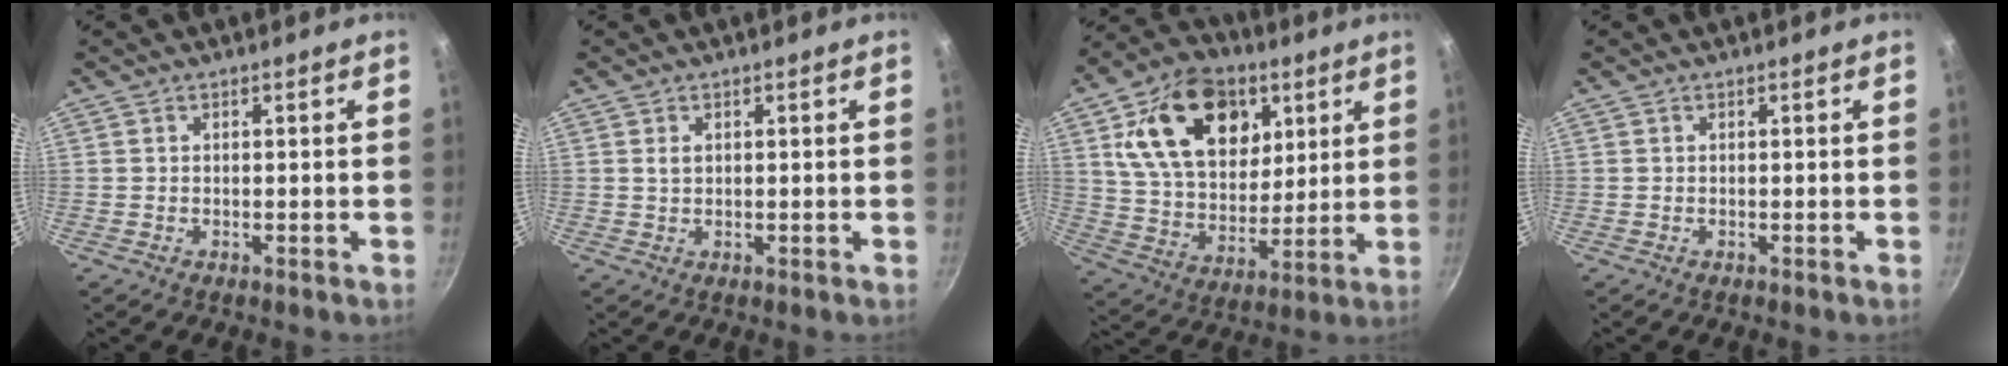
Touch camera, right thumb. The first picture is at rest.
{"total": 1.3, "force": [0.4, 0.8, 0.9], "torque": [-0.016, 0.000, 0.009]}
{"total": 23.2, "force": [9.2, 15.6, 14.5], "torque": [-0.212, -0.026, 0.160]}
{"total": 0.0}